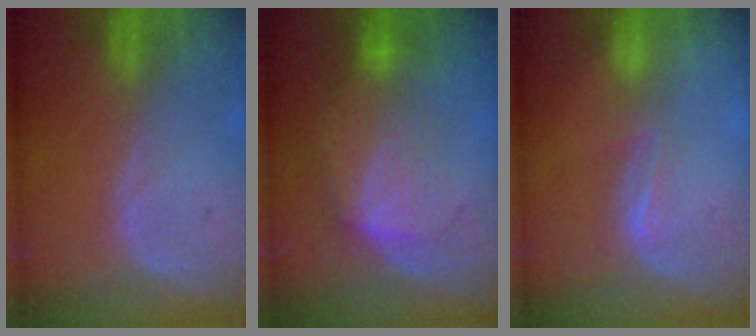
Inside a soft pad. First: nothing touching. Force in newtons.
{"total": 7.2, "press": 7.1, "slide": 1.0}
{"total": 2.2, "press": 1.7, "slide": 1.4}